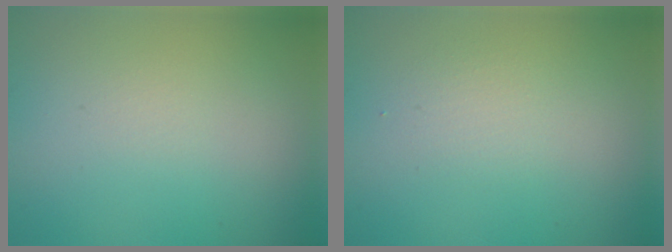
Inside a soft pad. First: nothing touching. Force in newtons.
{"total": 1.4, "press": 1.4, "slide": 0.1}